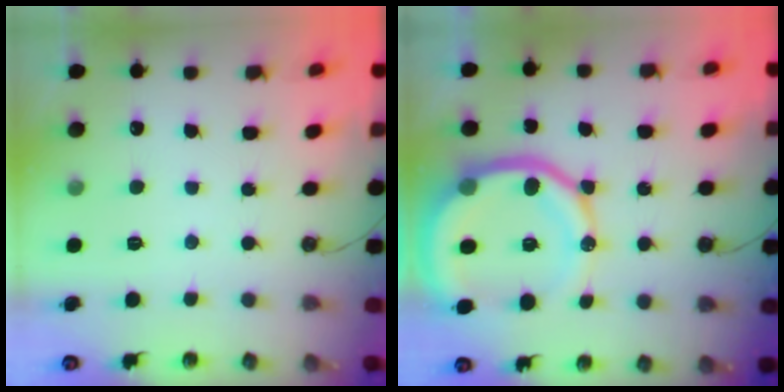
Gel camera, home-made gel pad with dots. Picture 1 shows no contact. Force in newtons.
{"total": 17.5, "press": 17.3, "slide": 2.0}